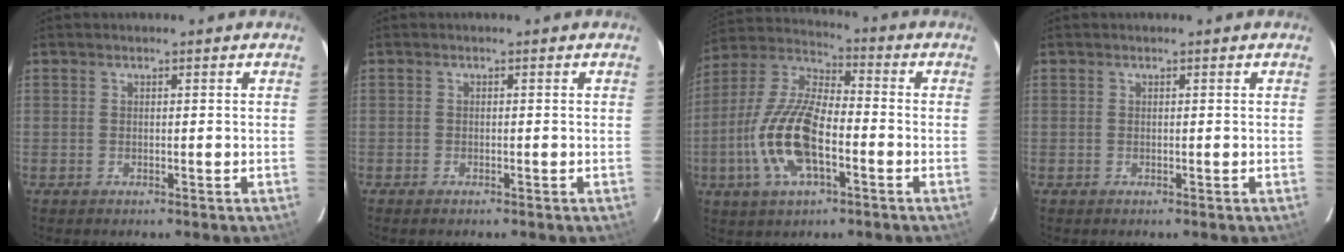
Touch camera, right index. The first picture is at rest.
{"total": 1.0, "force": [-0.9, 0.3, 0.3], "torque": [-0.007, -0.004, -0.017]}
{"total": 15.9, "force": [-4.8, 6.4, 13.8], "torque": [-0.292, -0.003, -0.096]}
{"total": 0.0}